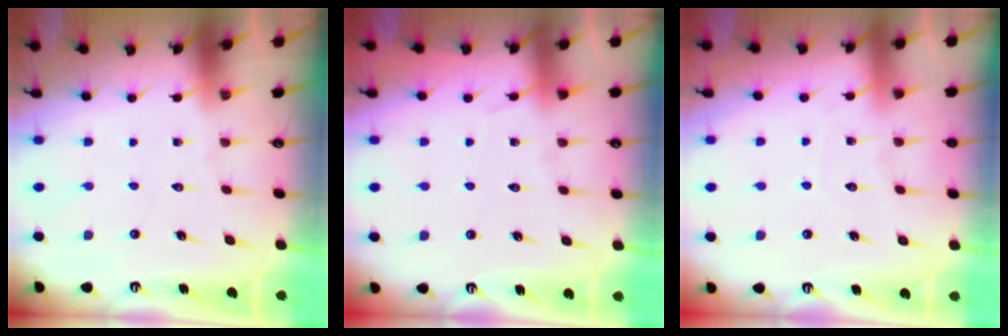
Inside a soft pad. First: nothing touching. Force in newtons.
{"total": 3.8, "press": 3.8, "slide": 0.6}
{"total": 4.5, "press": 4.5, "slide": 0.5}